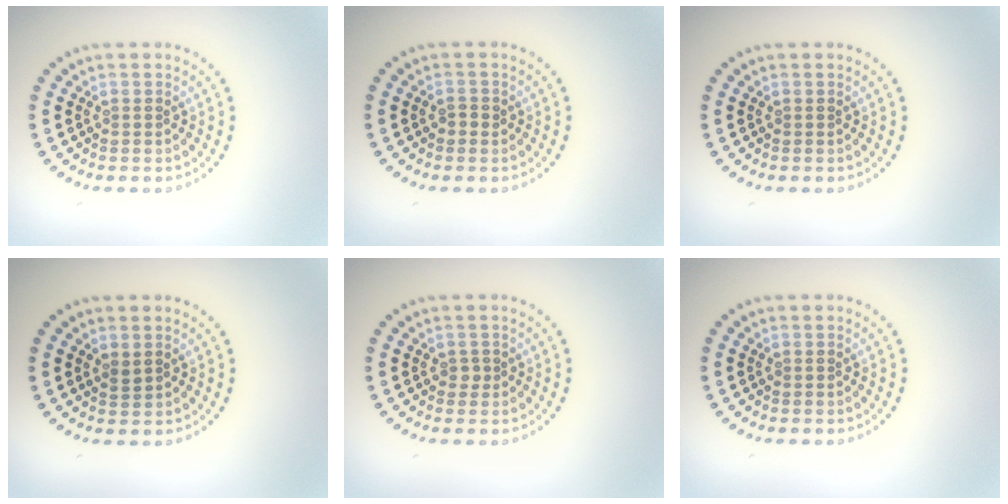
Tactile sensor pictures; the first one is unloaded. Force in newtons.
{"total": 1.1, "press": 1.0, "slide": 0.2}
{"total": 0.0}
{"total": 0.8, "press": 0.7, "slide": 0.4}
{"total": 0.7, "press": 0.6, "slide": 0.4}
{"total": 0.0}